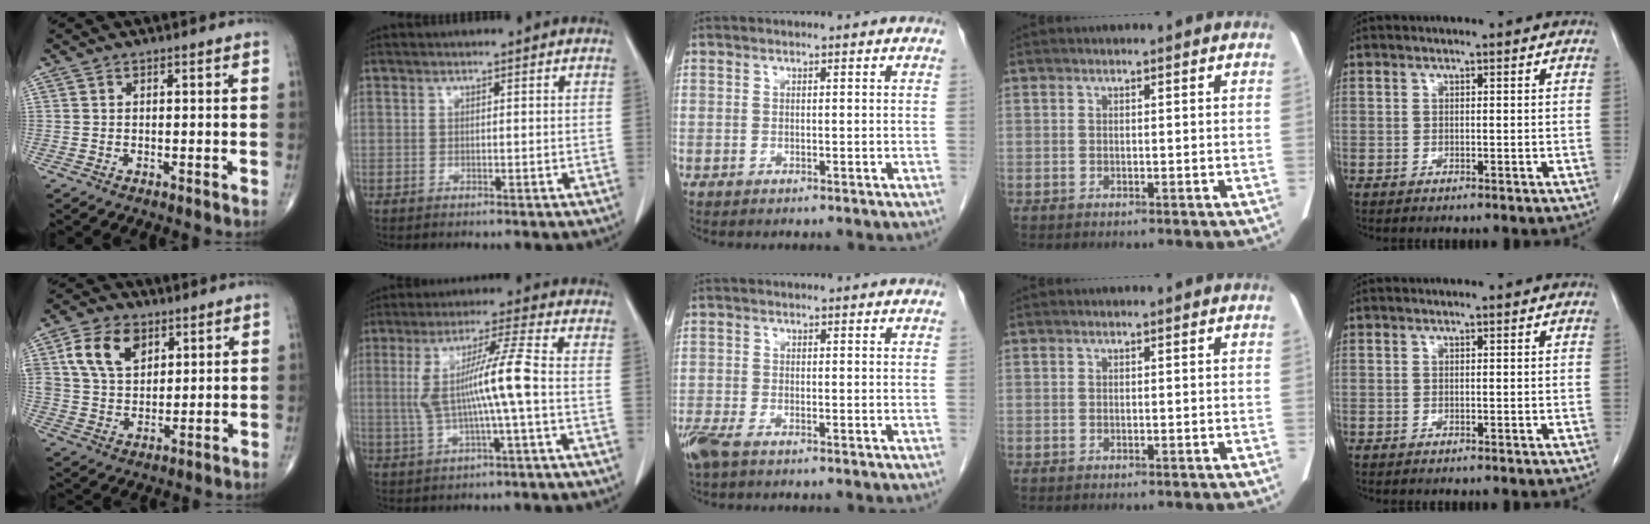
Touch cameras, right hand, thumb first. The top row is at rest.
{"thumb": {"total": 10.7, "force": [4.4, 7.3, 6.5], "torque": [-0.102, -0.008, 0.084]}, "index": {"total": 9.1, "force": [-0.4, -0.5, 9.1], "torque": [-0.179, 0.012, -0.004]}, "middle": {"total": 3.9, "force": [-2.7, 1.2, 2.5], "torque": [-0.060, -0.011, -0.050]}}